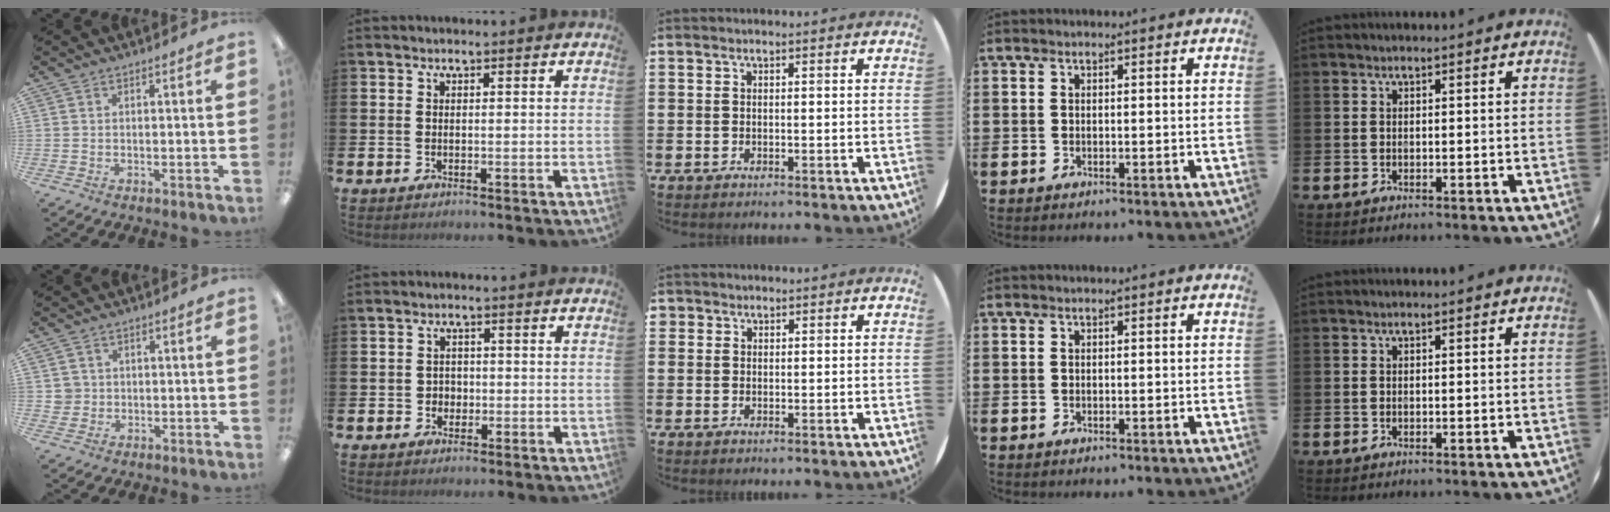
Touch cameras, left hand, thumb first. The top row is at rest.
{"thumb": {"total": 2.8, "force": [0.5, 2.8, 0.0], "torque": [0.000, 0.002, 0.006]}, "index": {"total": 1.8, "force": [-0.3, 1.7, 0.3], "torque": [-0.001, 0.004, -0.012]}, "middle": {"total": 0.8, "force": [0.7, 0.5, -0.1], "torque": [0.002, 0.003, 0.014]}}